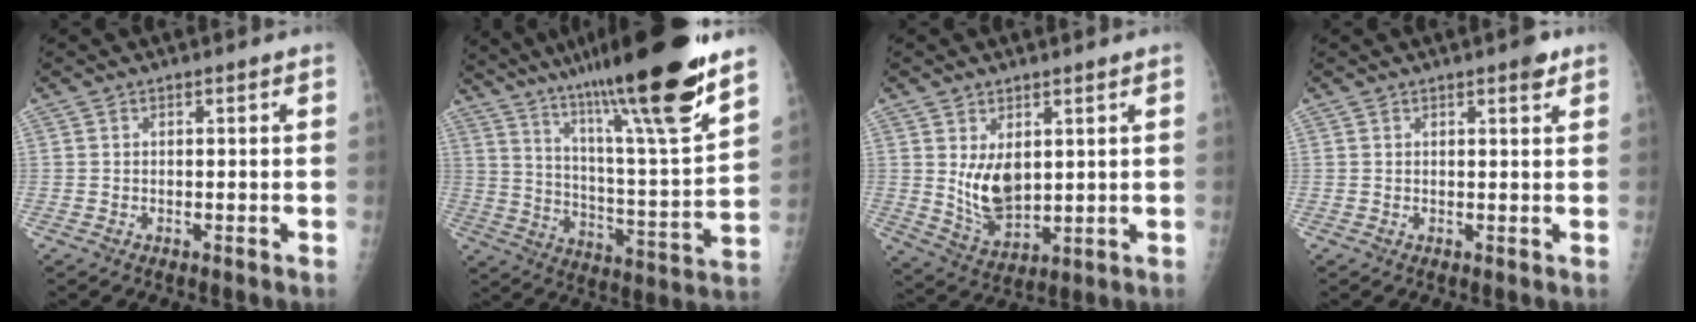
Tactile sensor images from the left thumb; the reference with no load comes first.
{"total": 27.0, "force": [19.0, 2.3, 19.1], "torque": [-0.294, -0.072, 0.309]}
{"total": 8.3, "force": [2.0, 5.0, 6.3], "torque": [-0.094, -0.028, 0.056]}
{"total": 2.4, "force": [1.6, 0.7, 1.7], "torque": [-0.018, -0.006, 0.018]}